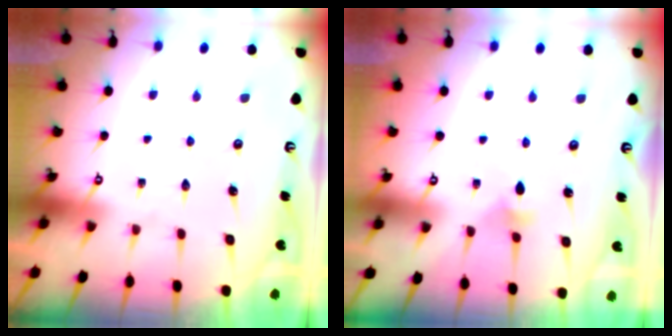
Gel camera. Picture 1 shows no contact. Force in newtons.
{"total": 2.7, "press": 2.6, "slide": 0.6}